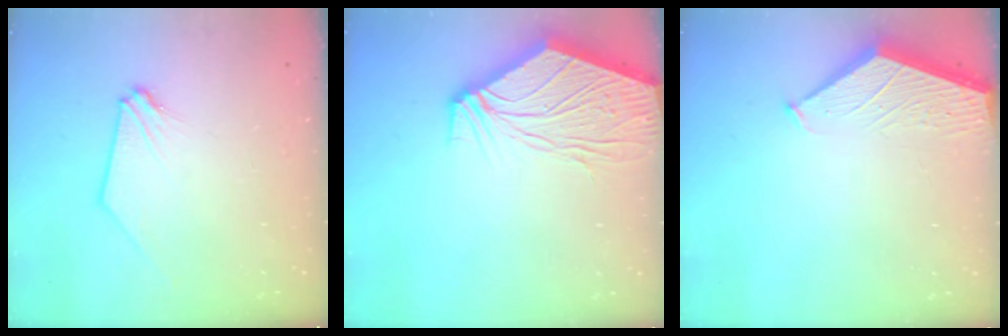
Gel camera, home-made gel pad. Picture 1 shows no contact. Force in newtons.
{"total": 14.3, "press": 14.2, "slide": 1.8}
{"total": 1.8, "press": 1.8, "slide": 0.2}